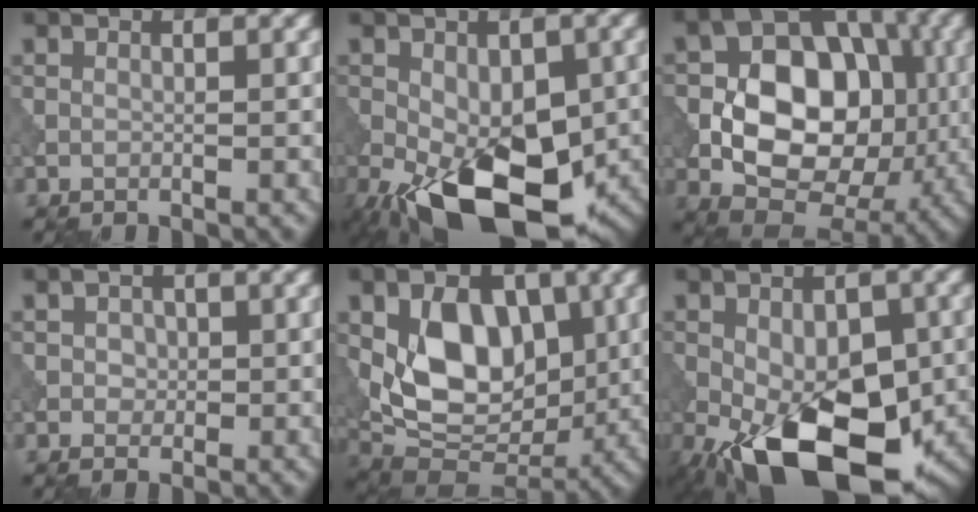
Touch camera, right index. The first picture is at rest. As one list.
[{"total": 14.6, "force": [-5.8, 7.8, 10.9], "torque": [-0.180, -0.046, -0.083]}, {"total": 12.2, "force": [-1.4, 8.5, 8.6], "torque": [-0.127, 0.011, -0.034]}, {"total": 1.3, "force": [0.1, 1.1, 0.6], "torque": [-0.010, -0.002, 0.001]}, {"total": 8.7, "force": [0.8, 5.8, 6.5], "torque": [-0.106, -0.011, 0.012]}, {"total": 15.3, "force": [-6.1, 8.1, 11.4], "torque": [-0.182, -0.038, -0.088]}]